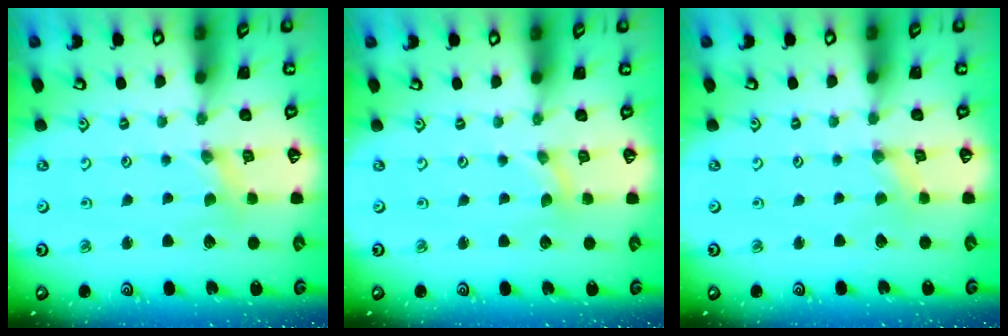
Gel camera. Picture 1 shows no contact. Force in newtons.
{"total": 0.0}
{"total": 0.6, "press": 0.6, "slide": 0.2}